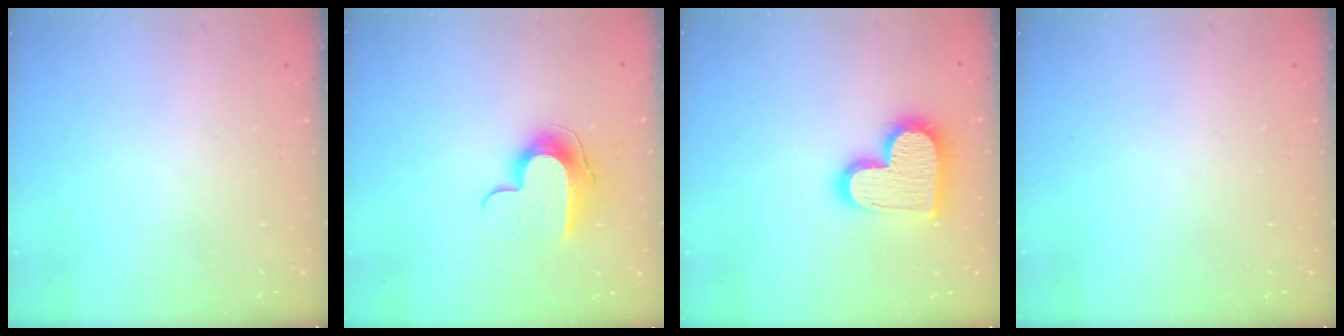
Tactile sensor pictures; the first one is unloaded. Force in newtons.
{"total": 10.6, "press": 10.5, "slide": 0.8}
{"total": 17.6, "press": 17.5, "slide": 1.2}
{"total": 0.0}